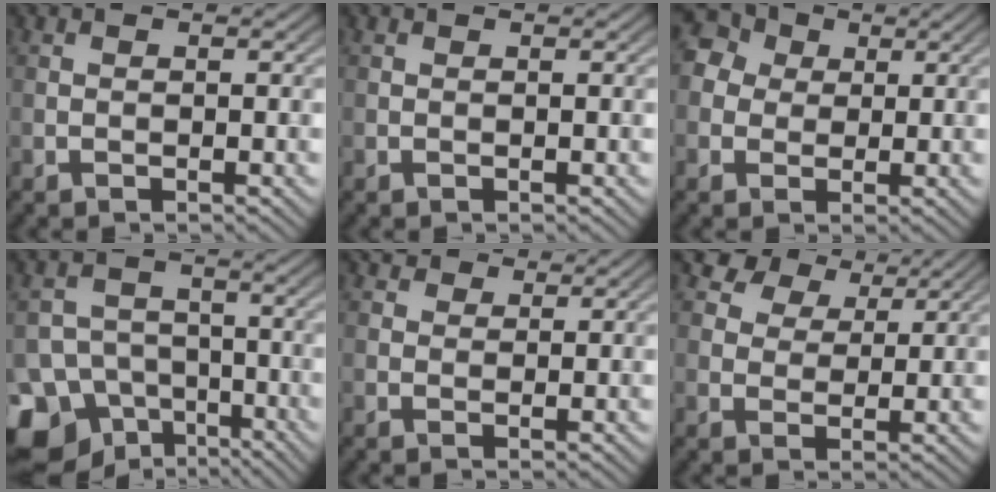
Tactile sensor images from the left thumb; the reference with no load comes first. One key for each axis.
{"total": 0.0}
{"total": 8.1, "fx": 2.4, "fy": 6.8, "fz": 3.7, "tx": -0.101, "ty": 0.034, "tz": 0.012}
{"total": 13.3, "fx": -8.7, "fy": 9.3, "fz": 3.6, "tx": -0.094, "ty": -0.038, "tz": -0.143}
{"total": 2.2, "fx": 1.4, "fy": 1.6, "fz": 0.7, "tx": -0.018, "ty": 0.005, "tz": 0.024}
{"total": 7.5, "fx": 5.1, "fy": 4.6, "fz": 3.1, "tx": -0.070, "ty": -0.004, "tz": 0.096}